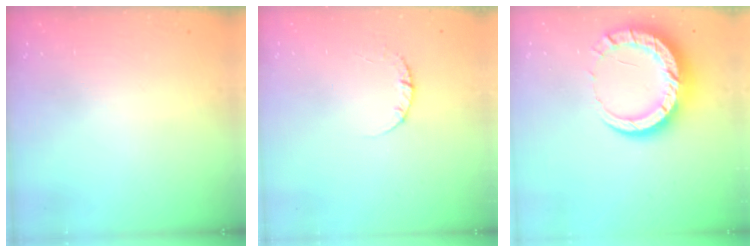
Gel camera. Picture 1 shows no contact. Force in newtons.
{"total": 2.4, "press": 2.4, "slide": 0.3}
{"total": 14.0, "press": 14.0, "slide": 1.3}